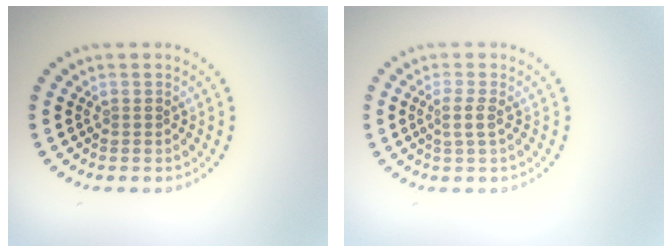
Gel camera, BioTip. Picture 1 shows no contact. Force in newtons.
{"total": 1.5, "press": 1.1, "slide": 1.0}